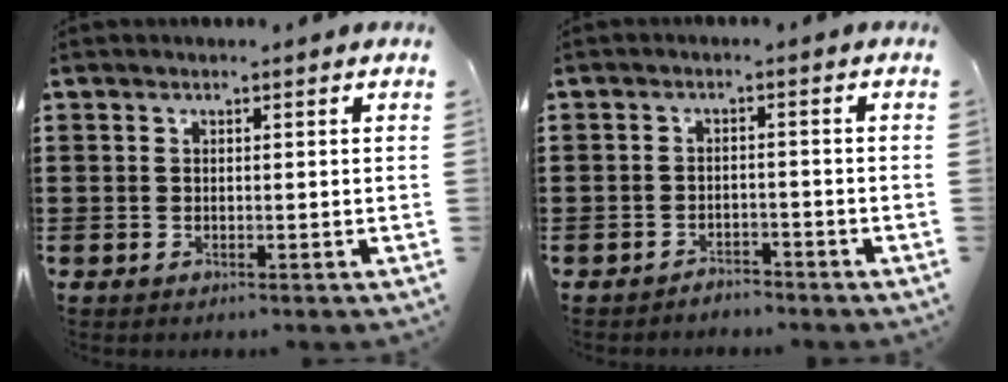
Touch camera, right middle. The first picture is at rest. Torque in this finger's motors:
{"motor_torque": [0.00, 0.16, -0.03, 0.00]}